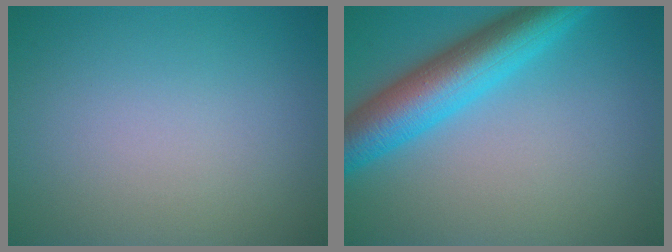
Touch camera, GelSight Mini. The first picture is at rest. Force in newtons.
{"total": 7.6, "press": 7.6, "slide": 0.3}